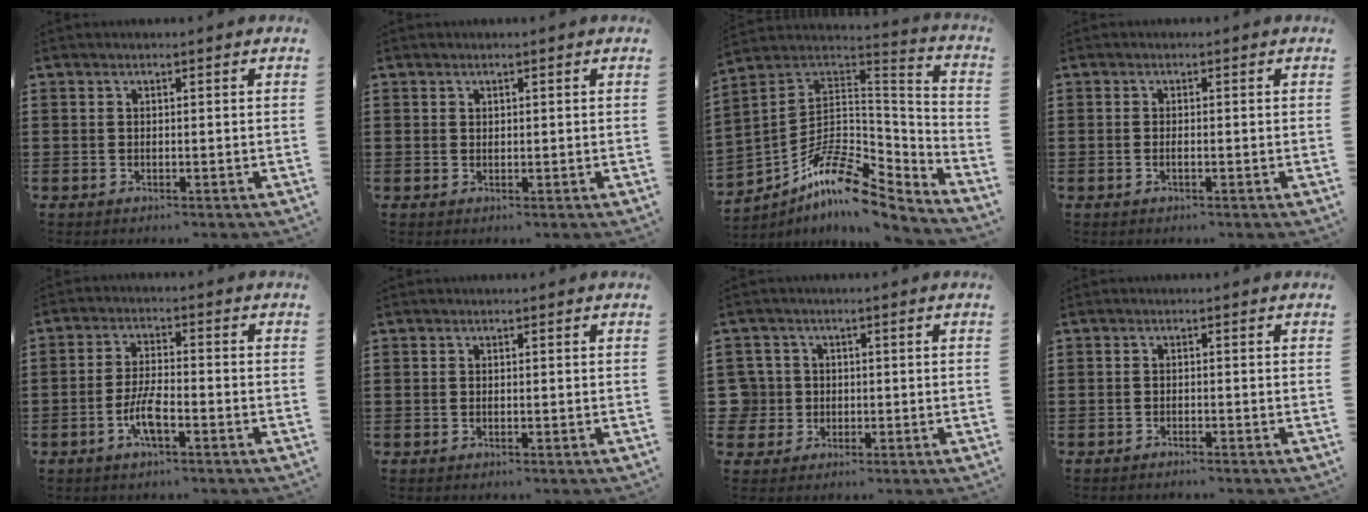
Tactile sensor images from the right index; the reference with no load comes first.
{"total": 0.6, "force": [0.4, 0.4, 0.1], "torque": [-0.004, 0.001, 0.008]}
{"total": 11.5, "force": [-7.8, 4.5, 7.1], "torque": [-0.140, 0.003, -0.152]}
{"total": 0.7, "force": [-0.3, 0.1, 0.6], "torque": [-0.011, -0.004, -0.006]}
{"total": 5.3, "force": [-2.4, 1.3, 4.5], "torque": [-0.102, -0.006, -0.050]}
{"total": 0.0}
{"total": 3.7, "force": [-0.3, 3.7, 0.6], "torque": [-0.044, 0.005, -0.014]}
{"total": 1.0, "force": [-1.0, -0.2, 0.1], "torque": [-0.005, -0.003, -0.019]}